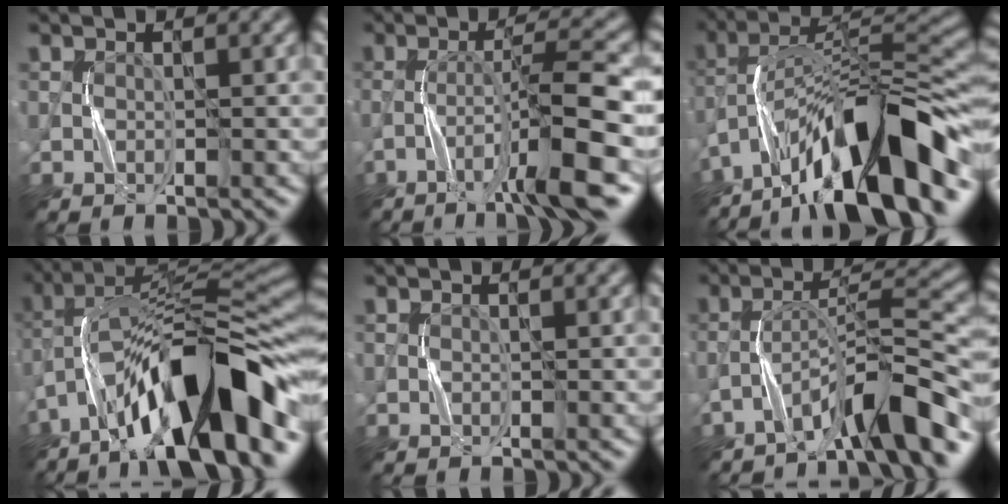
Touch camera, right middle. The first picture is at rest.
{"total": 8.2, "force": [-3.8, 0.9, 7.2], "torque": [-0.108, 0.017, -0.066]}
{"total": 14.0, "force": [-8.5, 3.9, 10.4], "torque": [-0.160, 0.031, -0.146]}
{"total": 14.2, "force": [-7.0, 3.8, 11.7], "torque": [-0.189, 0.033, -0.109]}
{"total": 0.0}
{"total": 7.1, "force": [-5.0, 0.9, 4.9], "torque": [-0.077, 0.019, -0.083]}